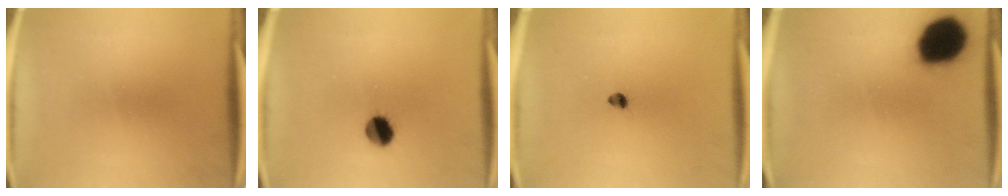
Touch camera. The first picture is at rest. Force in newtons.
{"total": 6.0}
{"total": 1.7}
{"total": 17.1}